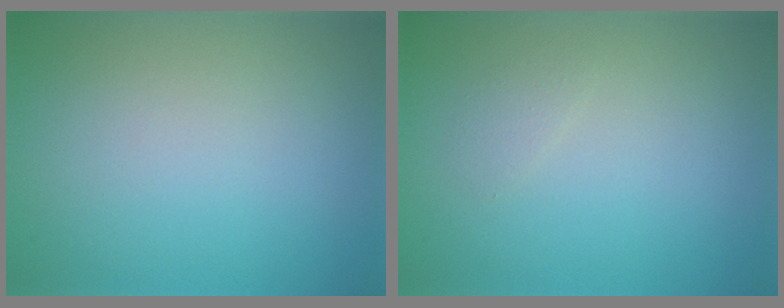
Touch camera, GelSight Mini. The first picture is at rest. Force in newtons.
{"total": 0.7, "press": 0.7, "slide": 0.0}